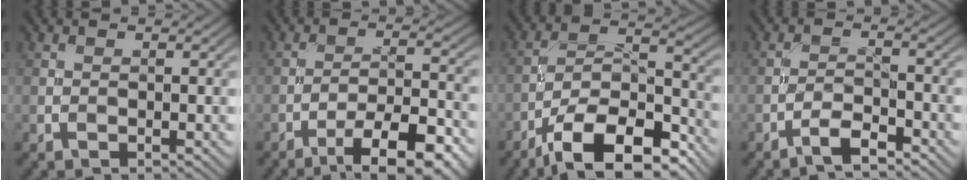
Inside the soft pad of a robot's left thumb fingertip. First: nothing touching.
{"total": 10.9, "force": [-7.3, 2.8, 7.6], "torque": [-0.127, -0.004, -0.107]}
{"total": 15.1, "force": [-10.6, 5.4, 9.3], "torque": [-0.172, -0.015, -0.182]}
{"total": 3.3, "force": [-2.8, 0.5, 1.8], "torque": [-0.036, 0.005, -0.058]}